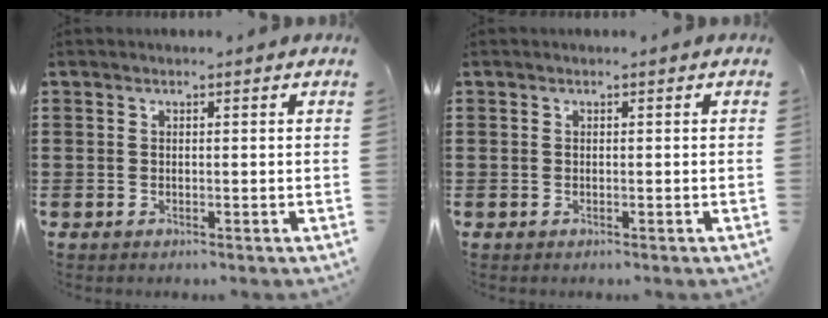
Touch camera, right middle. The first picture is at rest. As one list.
[{"total": 0.0}]